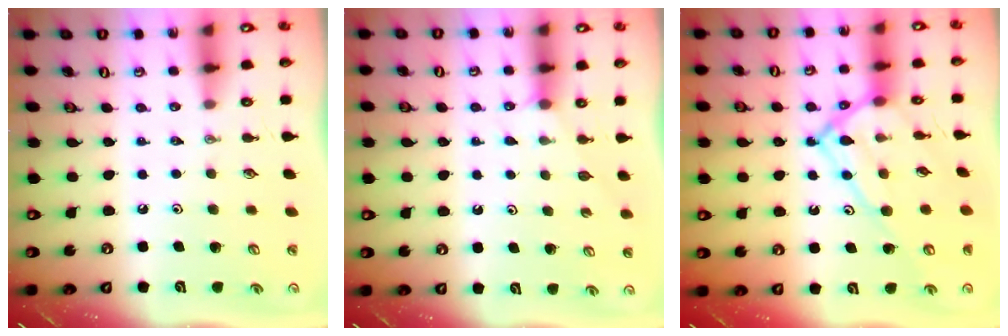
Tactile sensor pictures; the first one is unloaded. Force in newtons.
{"total": 3.2, "press": 3.1, "slide": 0.4}
{"total": 14.2, "press": 14.2, "slide": 1.2}